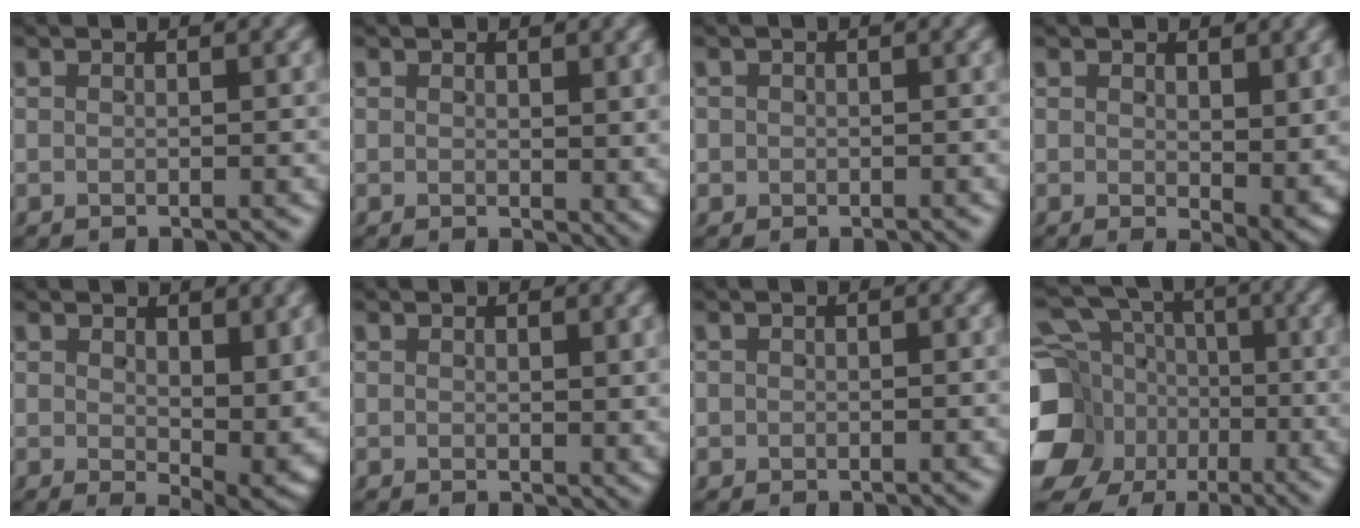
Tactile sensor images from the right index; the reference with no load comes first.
{"total": 1.4, "force": [0.5, 0.8, 1.0], "torque": [-0.005, -0.006, 0.011]}
{"total": 1.4, "force": [-0.2, 1.4, 0.2], "torque": [-0.009, -0.003, -0.001]}
{"total": 3.2, "force": [0.6, 1.3, 2.8], "torque": [-0.027, -0.010, 0.014]}
{"total": 5.2, "force": [0.4, 2.1, 4.7], "torque": [-0.051, -0.024, 0.018]}
{"total": 1.2, "force": [0.5, 0.7, 0.8], "torque": [-0.003, -0.004, 0.011]}
{"total": 0.9, "force": [-0.1, 0.8, 0.0], "torque": [-0.002, -0.001, 0.000]}
{"total": 13.0, "force": [-2.3, 11.4, 5.8], "torque": [-0.101, -0.045, -0.039]}